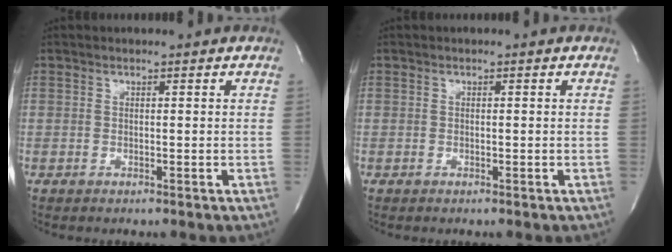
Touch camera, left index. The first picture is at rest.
{"total": 0.0}